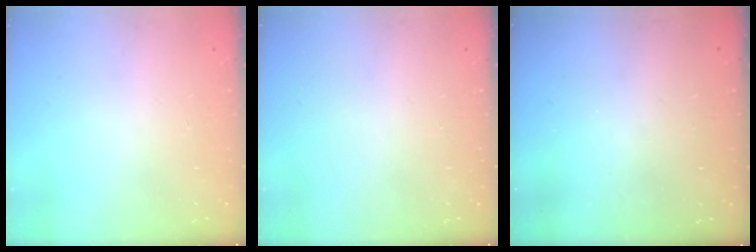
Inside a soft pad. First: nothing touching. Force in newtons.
{"total": 0.0}
{"total": 3.2, "press": 3.2, "slide": 0.3}